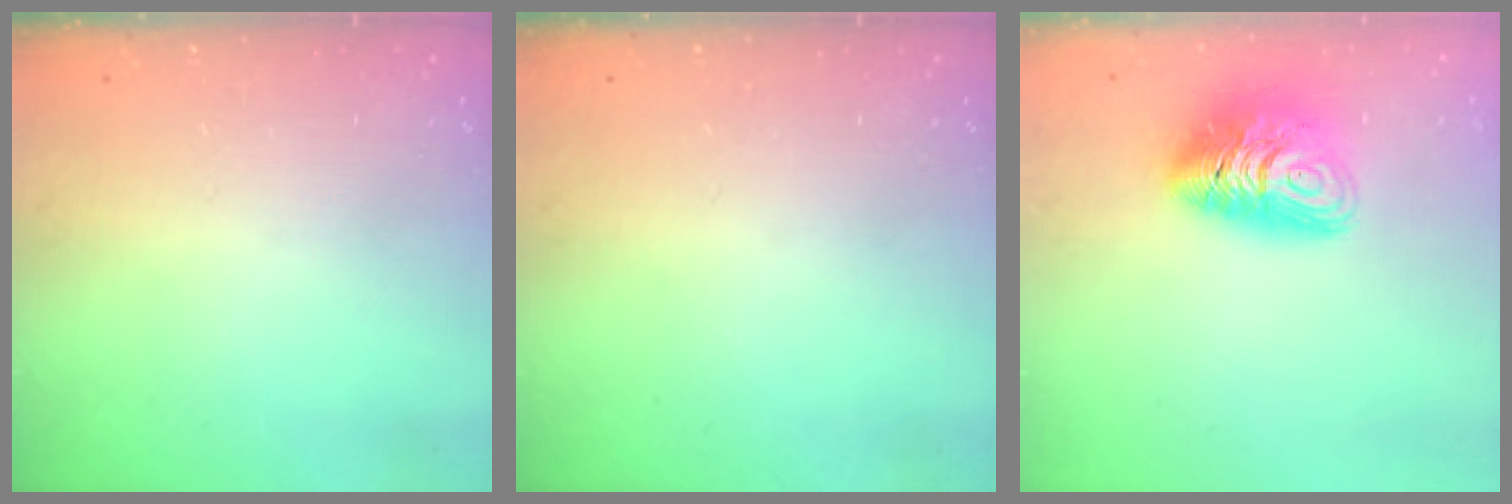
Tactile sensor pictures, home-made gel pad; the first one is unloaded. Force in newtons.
{"total": 0.0}
{"total": 11.5, "press": 11.4, "slide": 1.1}